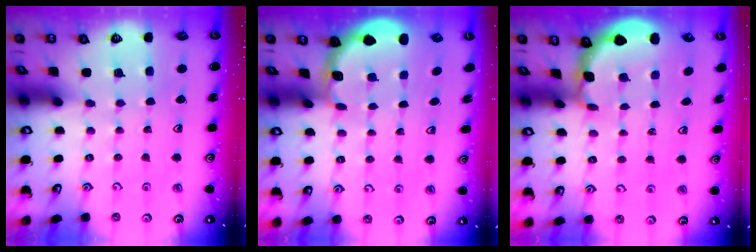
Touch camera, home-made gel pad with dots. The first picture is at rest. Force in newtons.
{"total": 1.9, "press": 1.8, "slide": 0.7}
{"total": 1.3, "press": 1.3, "slide": 0.1}